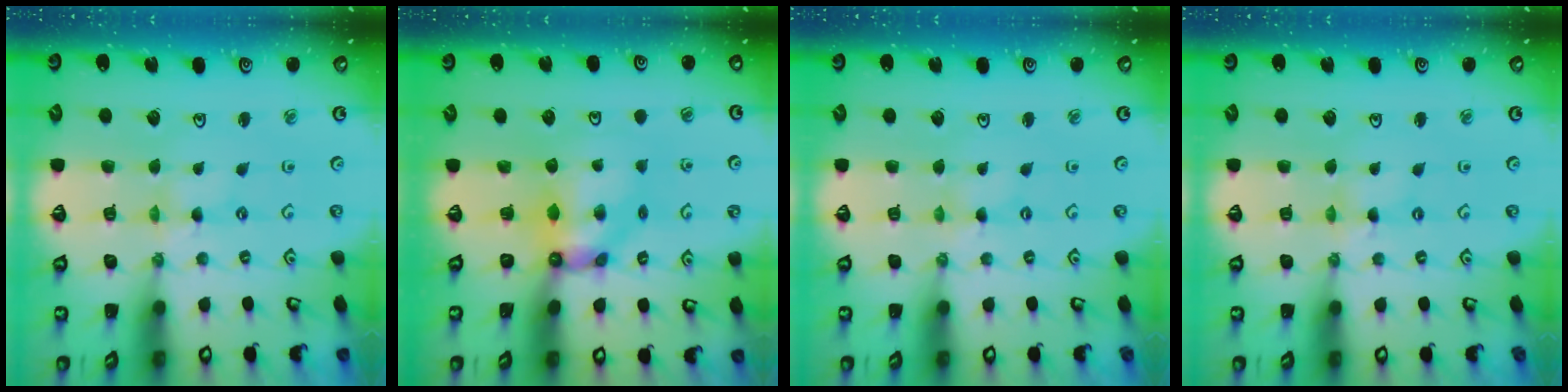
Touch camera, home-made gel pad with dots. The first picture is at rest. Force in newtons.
{"total": 7.2, "press": 7.2, "slide": 0.3}
{"total": 0.0}
{"total": 0.0}